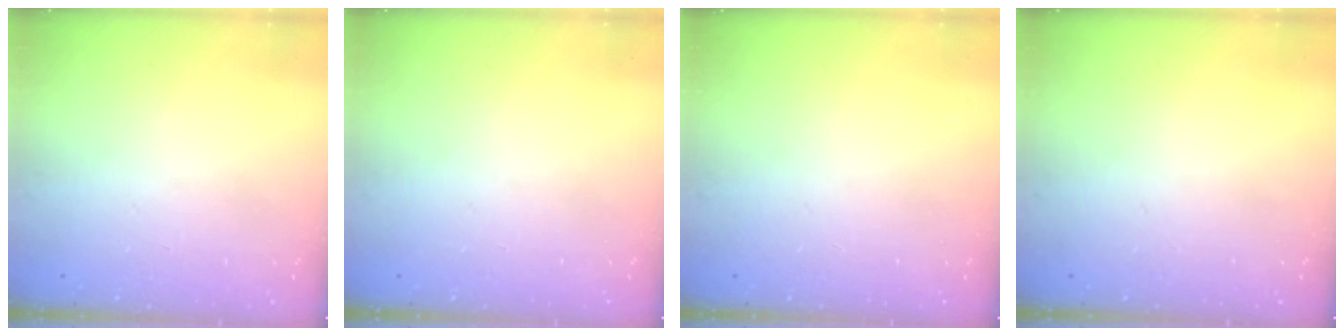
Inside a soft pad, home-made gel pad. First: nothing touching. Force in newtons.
{"total": 0.0}
{"total": 0.0}
{"total": 0.0}